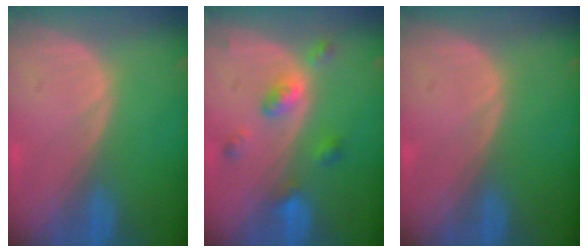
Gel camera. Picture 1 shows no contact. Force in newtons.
{"total": 5.3, "press": 4.6, "slide": 2.5}
{"total": 0.0}